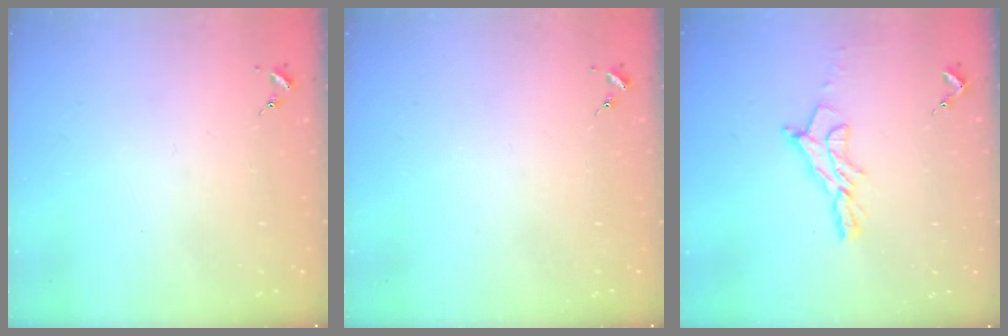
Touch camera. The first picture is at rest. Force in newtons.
{"total": 0.0}
{"total": 11.1, "press": 11.1, "slide": 0.9}